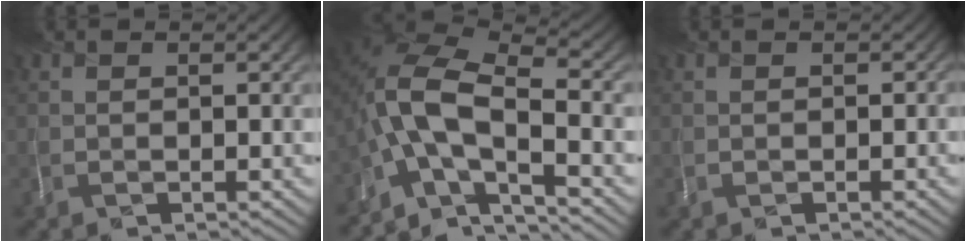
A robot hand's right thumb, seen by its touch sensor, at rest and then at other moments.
{"total": 12.4, "force": [-4.5, 5.4, 10.1], "torque": [-0.202, -0.010, -0.089]}
{"total": 0.0}